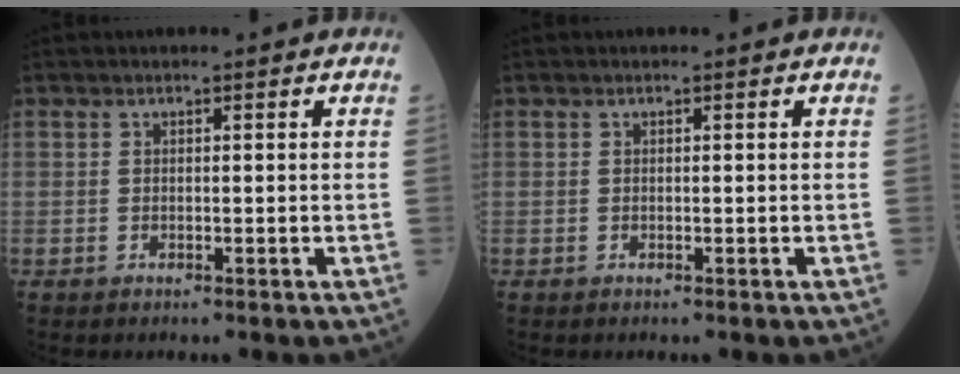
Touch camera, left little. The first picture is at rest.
{"total": 0.0}